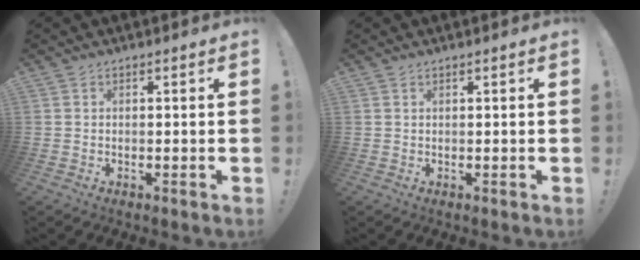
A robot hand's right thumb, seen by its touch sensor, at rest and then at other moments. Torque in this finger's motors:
{"motor_torque": [-0.08, -0.08, 0.14, -0.05, 0.04]}